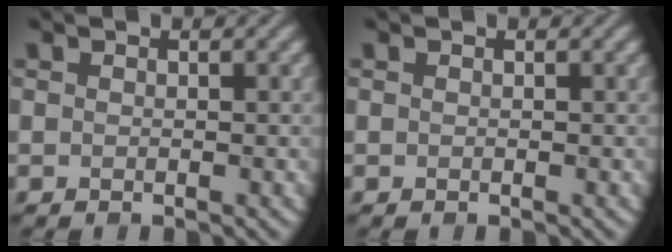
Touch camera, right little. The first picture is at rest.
{"total": 0.0}